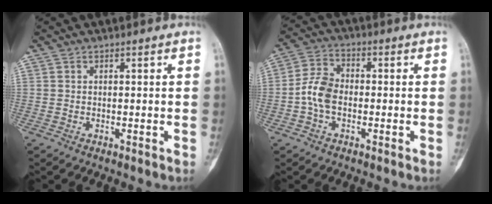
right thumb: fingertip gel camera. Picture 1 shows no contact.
{"total": 6.9, "force": [-1.4, 4.6, 4.9], "torque": [-0.093, 0.021, -0.038]}